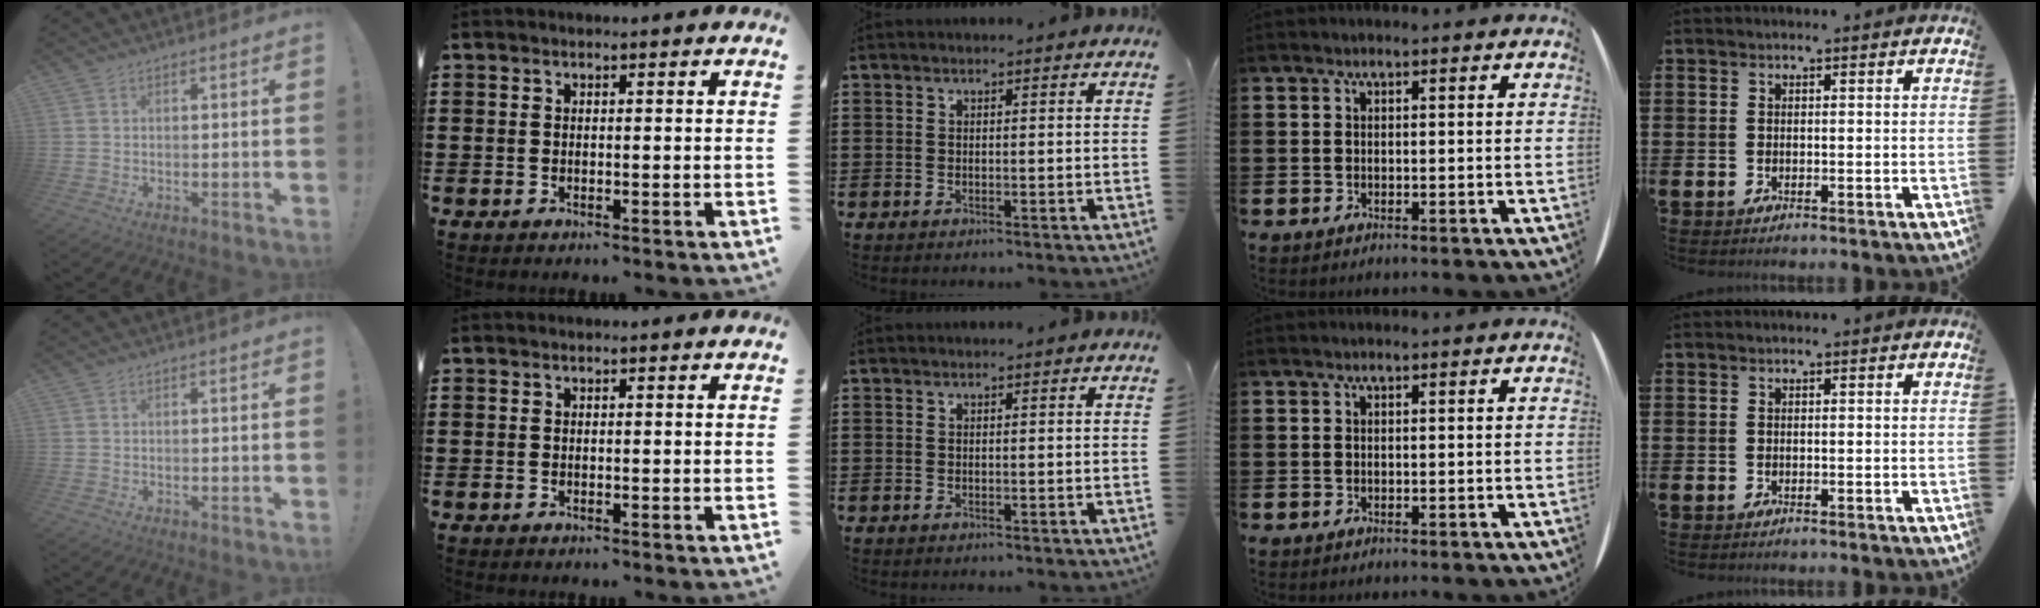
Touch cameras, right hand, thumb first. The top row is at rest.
{}